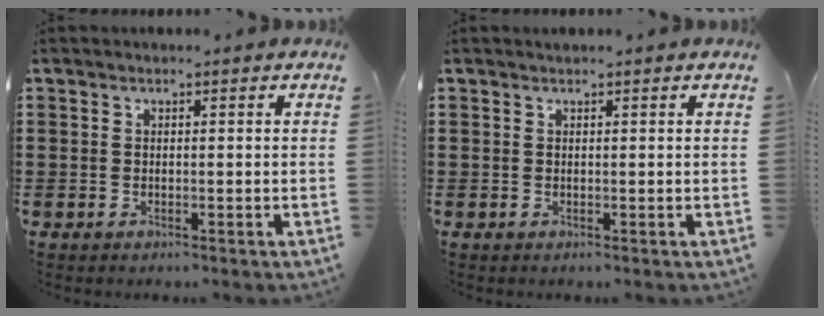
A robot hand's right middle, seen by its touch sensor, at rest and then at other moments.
{"total": 0.0}